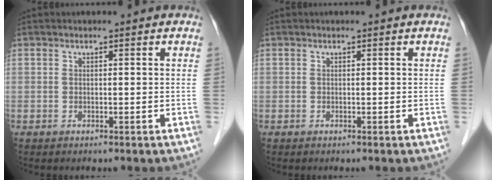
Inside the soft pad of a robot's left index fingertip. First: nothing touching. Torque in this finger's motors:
{"motor_torque": [0.00, 0.00, 0.00, 0.00]}